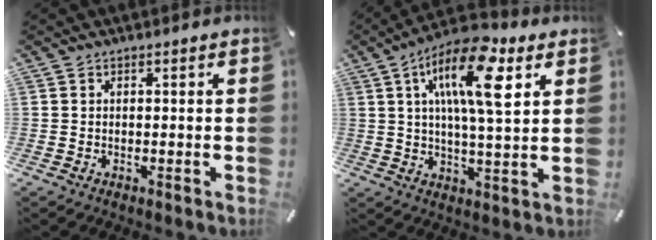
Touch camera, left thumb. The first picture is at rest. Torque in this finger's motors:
{"motor_torque": [0.73, 0.78, 2.01, -0.76, 0.28]}